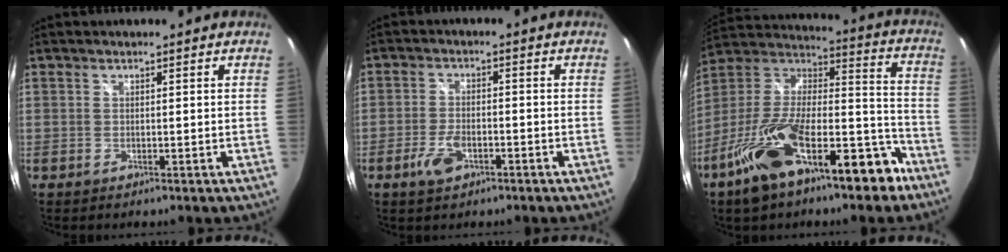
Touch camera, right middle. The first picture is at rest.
{"total": 5.2, "force": [-2.8, 2.6, 3.5], "torque": [-0.083, -0.003, -0.050]}
{"total": 24.2, "force": [-13.9, 9.3, 17.5], "torque": [-0.292, 0.006, -0.229]}